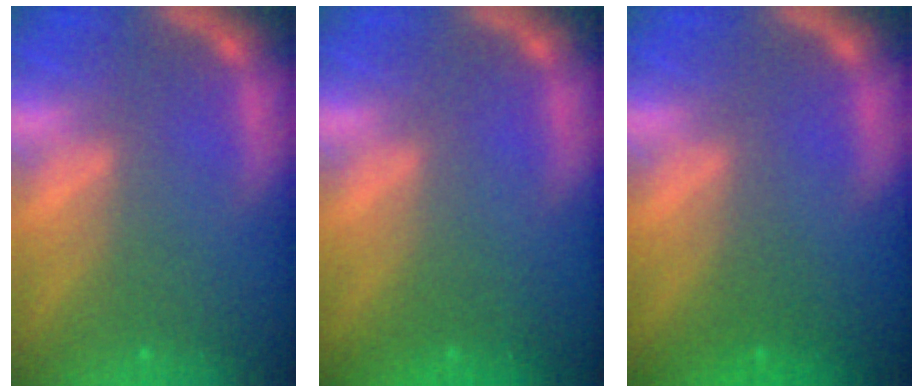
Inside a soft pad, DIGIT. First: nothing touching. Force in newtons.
{"total": 0.0}
{"total": 1.0}